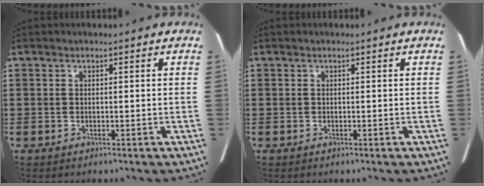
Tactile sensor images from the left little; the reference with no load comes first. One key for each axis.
{"total": 0.0}